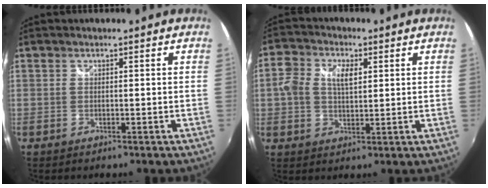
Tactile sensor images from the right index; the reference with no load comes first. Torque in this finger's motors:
{"motor_torque": [0.20, -0.02, 0.13, 0.07]}